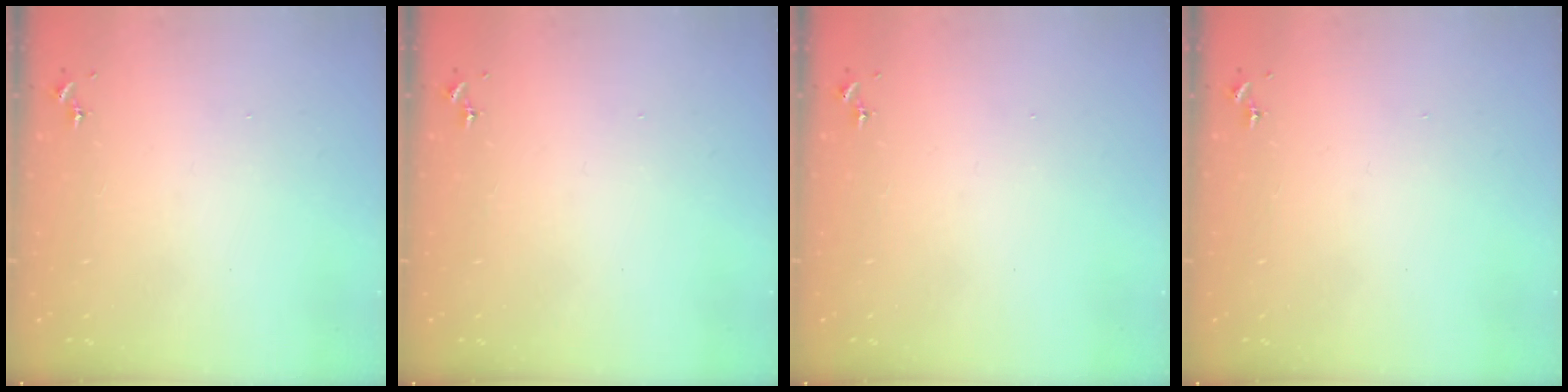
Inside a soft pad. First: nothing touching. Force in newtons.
{"total": 0.0}
{"total": 0.0}
{"total": 0.0}